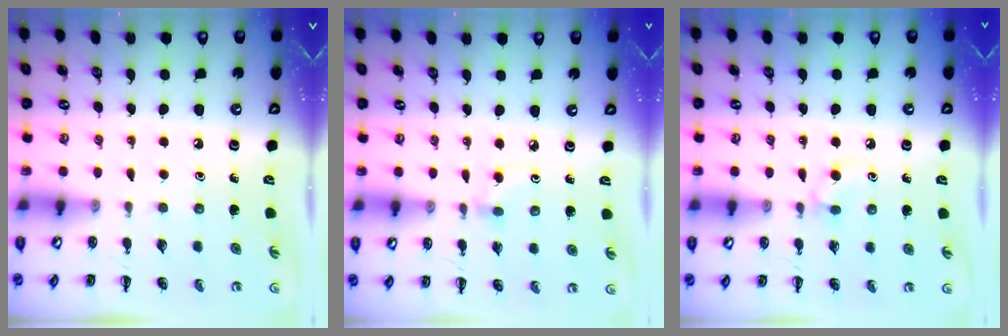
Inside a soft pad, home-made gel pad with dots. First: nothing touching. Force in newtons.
{"total": 2.7, "press": 2.4, "slide": 1.2}
{"total": 4.3, "press": 4.0, "slide": 1.5}